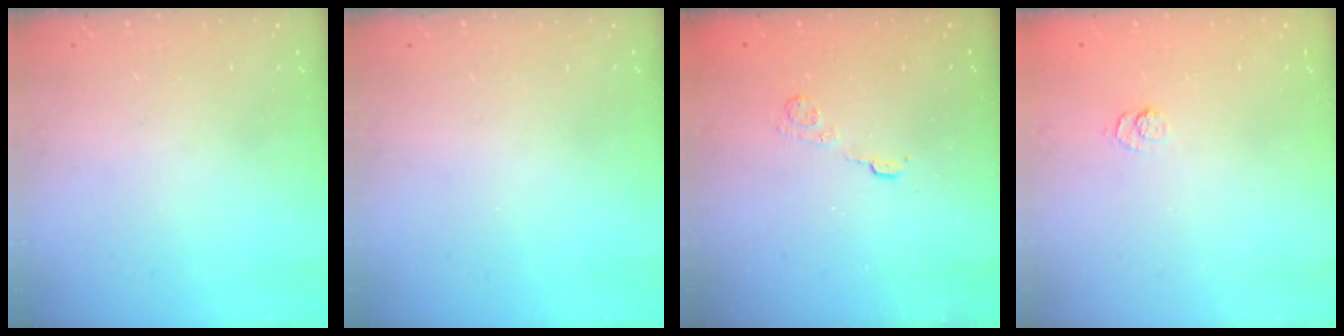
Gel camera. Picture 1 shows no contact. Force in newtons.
{"total": 0.0}
{"total": 4.0, "press": 3.8, "slide": 1.3}
{"total": 2.4, "press": 2.0, "slide": 1.4}